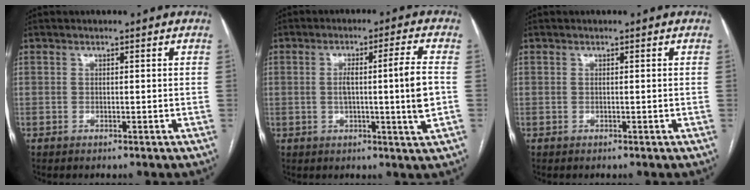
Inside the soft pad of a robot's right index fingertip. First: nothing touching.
{"total": 8.8, "force": [-0.5, -0.9, 8.7], "torque": [-0.144, 0.000, -0.008]}
{"total": 0.0}